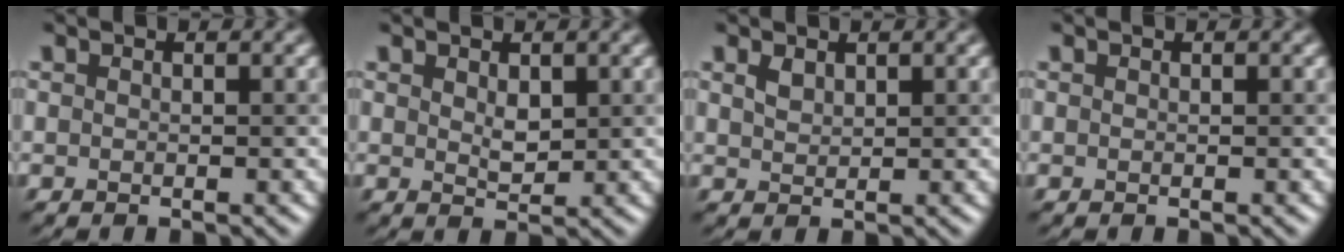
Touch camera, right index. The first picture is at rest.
{"total": 1.6, "force": [0.7, 0.8, 1.1], "torque": [-0.021, -0.004, 0.017]}
{"total": 1.2, "force": [0.8, 0.6, 0.6], "torque": [-0.015, 0.001, 0.020]}
{"total": 0.0}